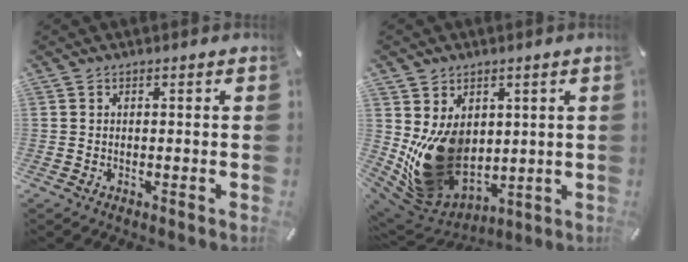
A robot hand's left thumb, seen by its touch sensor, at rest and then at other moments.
{"total": 15.6, "force": [1.6, 12.6, 9.0], "torque": [-0.164, -0.036, 0.043]}